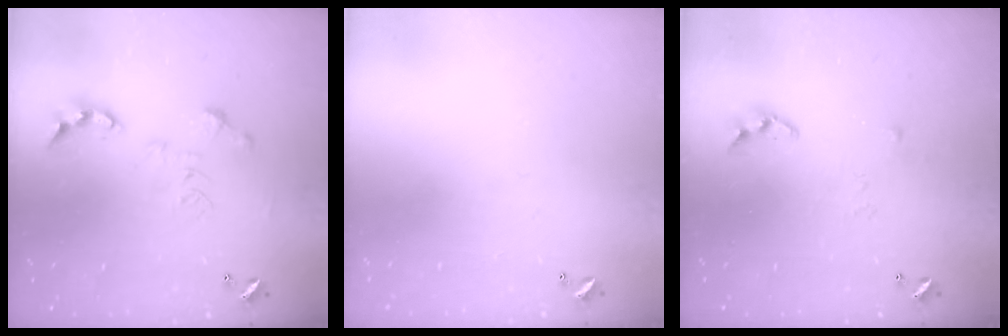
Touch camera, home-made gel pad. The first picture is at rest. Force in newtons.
{"total": 0.0}
{"total": 3.3, "press": 3.3, "slide": 0.4}